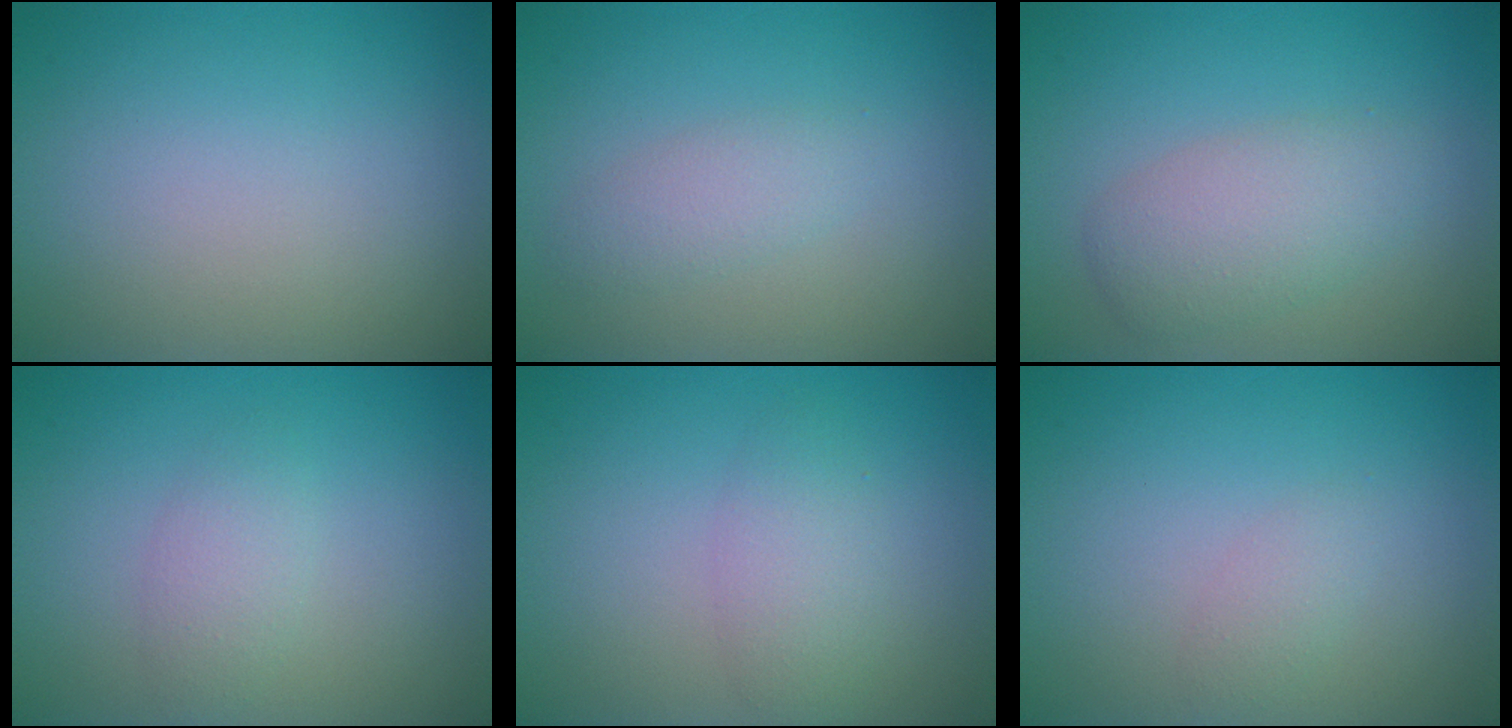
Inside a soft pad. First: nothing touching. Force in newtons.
{"total": 1.8, "press": 1.8, "slide": 0.0}
{"total": 3.8, "press": 3.8, "slide": 0.1}
{"total": 2.3, "press": 2.3, "slide": 0.0}
{"total": 2.4, "press": 2.4, "slide": 0.0}
{"total": 1.1, "press": 1.1, "slide": 0.1}